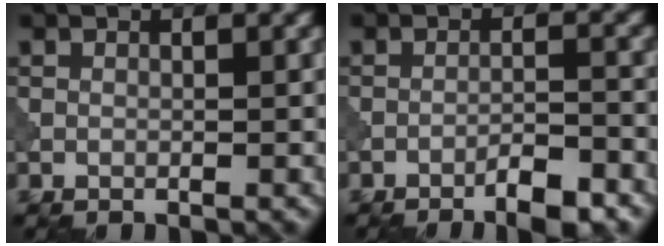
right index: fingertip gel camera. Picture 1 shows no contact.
{"total": 3.4, "force": [-2.5, 0.5, 2.3], "torque": [-0.036, 0.010, -0.043]}